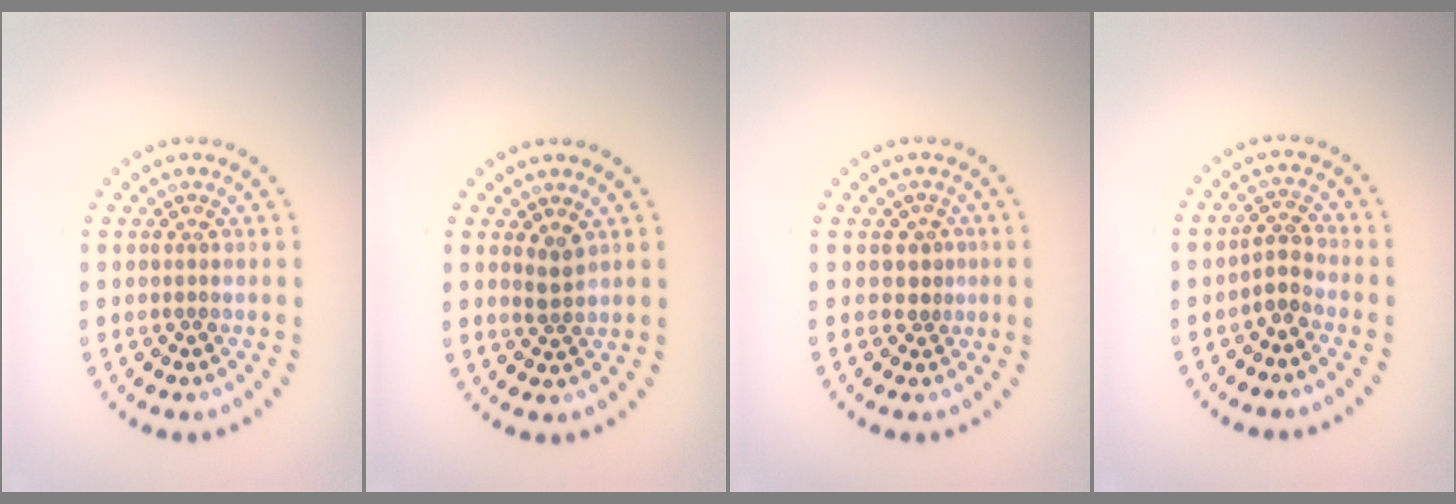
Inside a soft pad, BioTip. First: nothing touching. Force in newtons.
{"total": 1.3, "press": 1.1, "slide": 0.7}
{"total": 1.6, "press": 1.3, "slide": 0.9}
{"total": 2.0, "press": 1.4, "slide": 1.4}